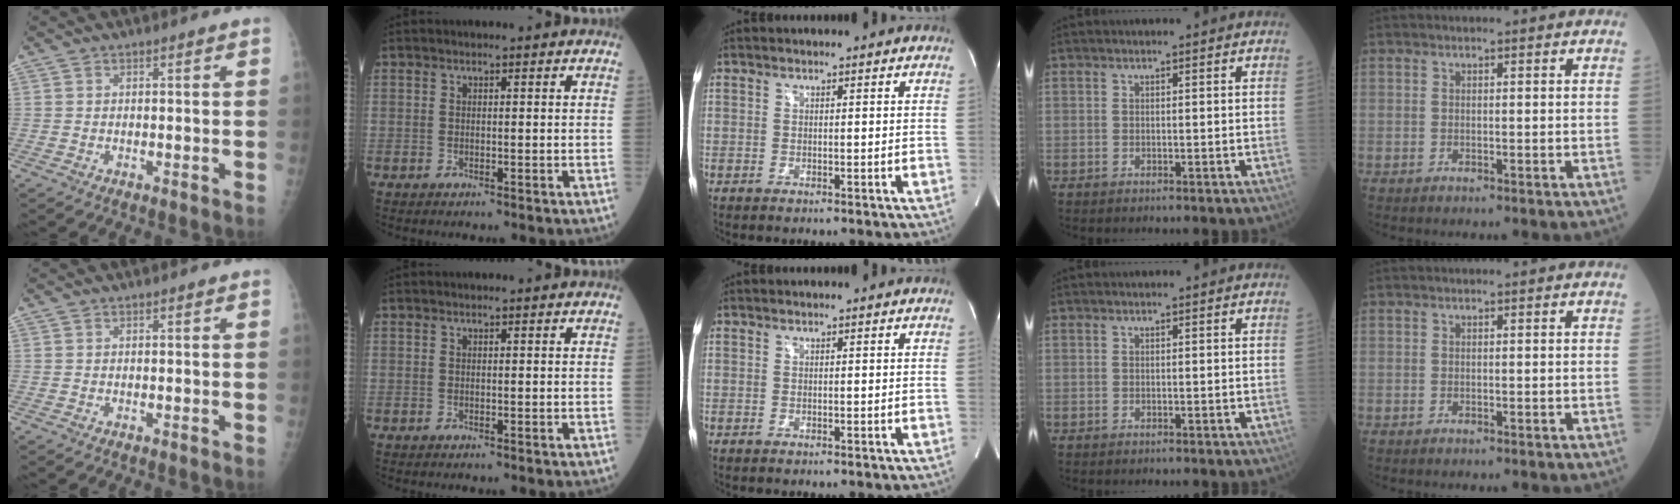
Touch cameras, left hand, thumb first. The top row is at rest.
{}